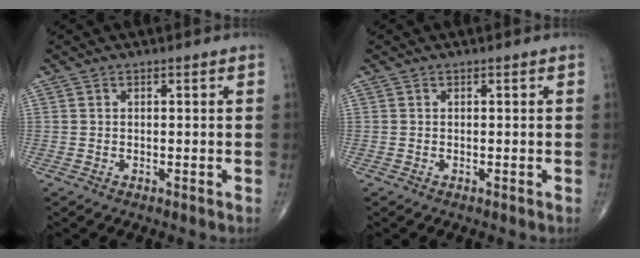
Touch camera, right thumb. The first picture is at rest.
{"total": 0.0}